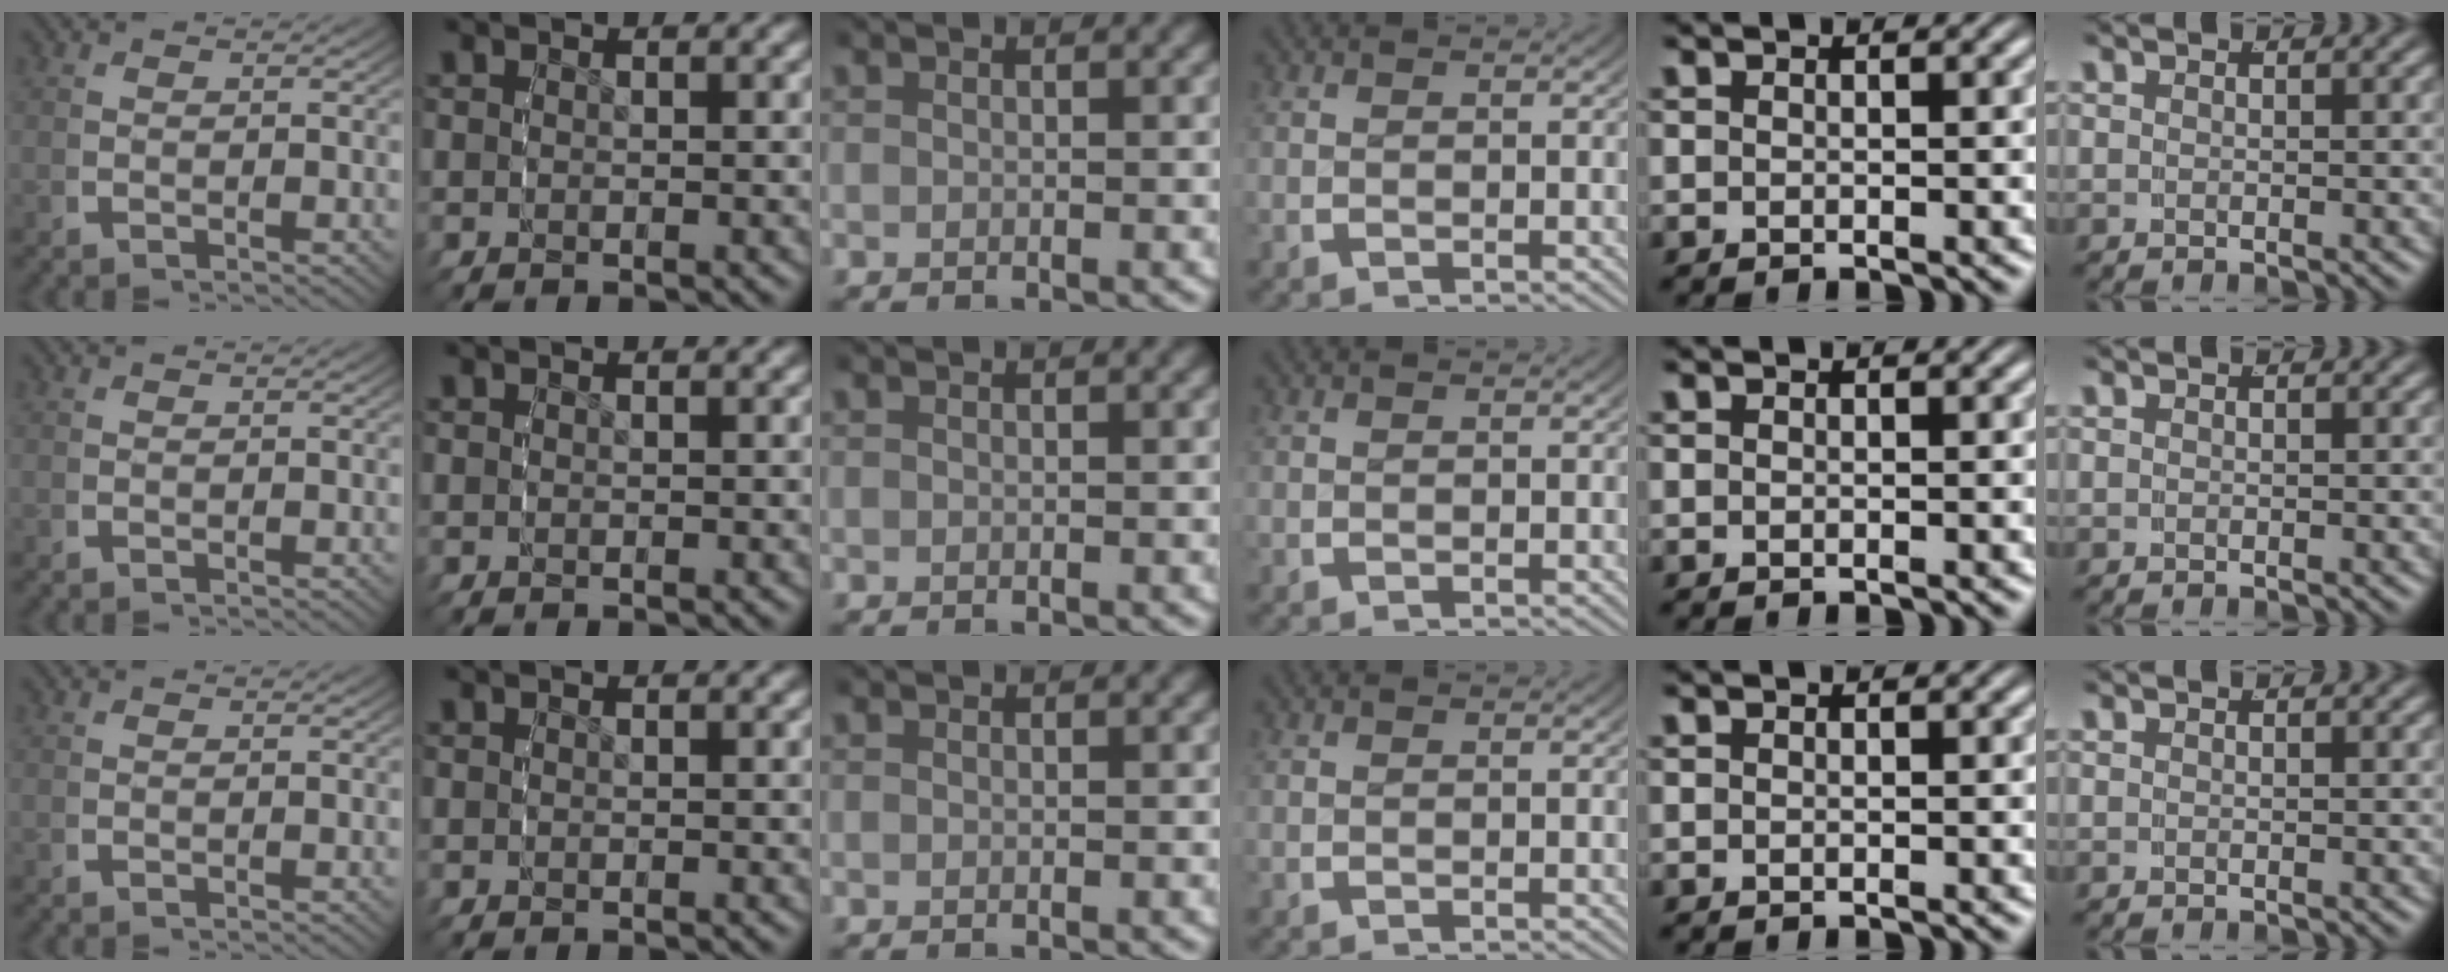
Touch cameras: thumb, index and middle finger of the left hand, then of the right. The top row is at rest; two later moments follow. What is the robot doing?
{"motion": "grasp_and_lifting", "object": "camera"}